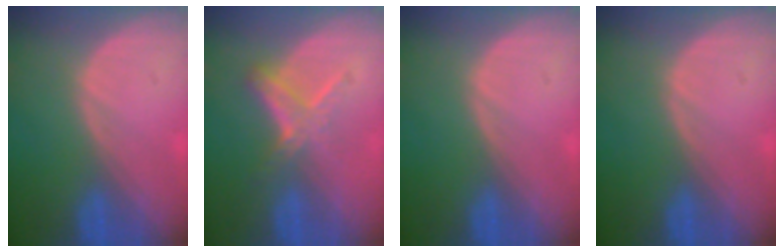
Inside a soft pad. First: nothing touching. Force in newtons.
{"total": 5.2, "press": 4.8, "slide": 2.1}
{"total": 0.0}
{"total": 0.0}